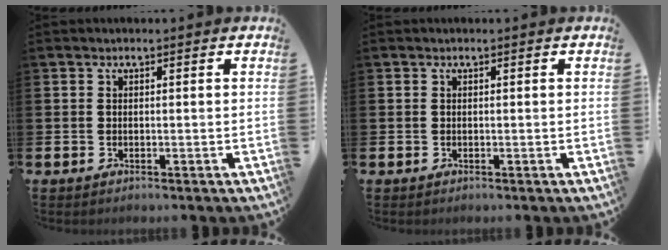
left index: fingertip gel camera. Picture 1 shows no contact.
{"total": 0.0}